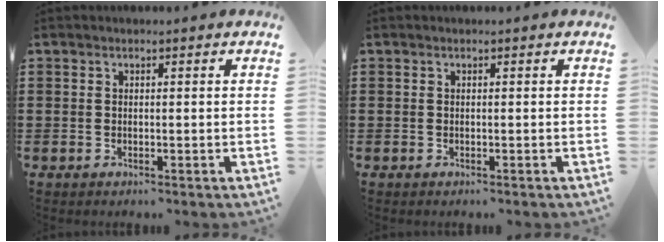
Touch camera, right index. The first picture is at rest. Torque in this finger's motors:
{"motor_torque": [-0.02, -0.02, 0.00, 0.00]}